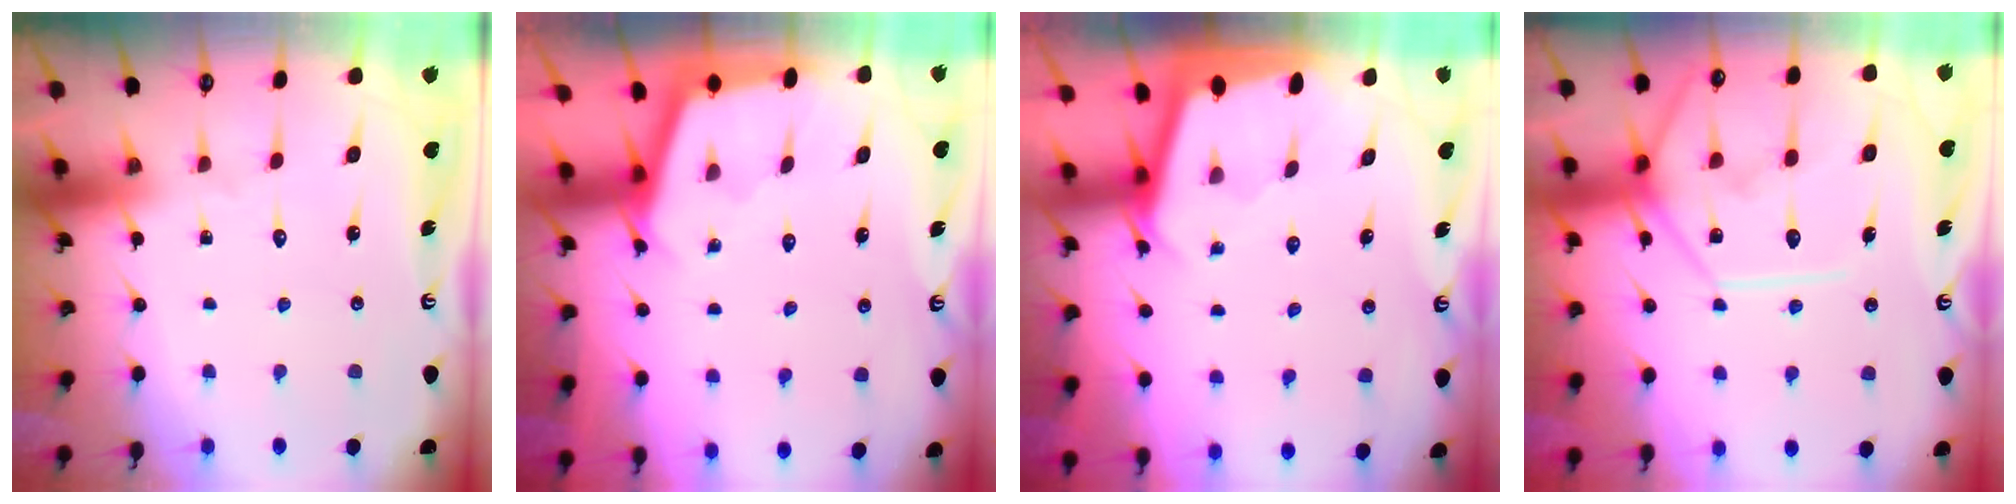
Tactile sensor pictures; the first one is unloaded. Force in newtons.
{"total": 2.4, "press": 2.4, "slide": 0.2}
{"total": 1.9, "press": 1.9, "slide": 0.1}
{"total": 13.4, "press": 13.3, "slide": 1.3}